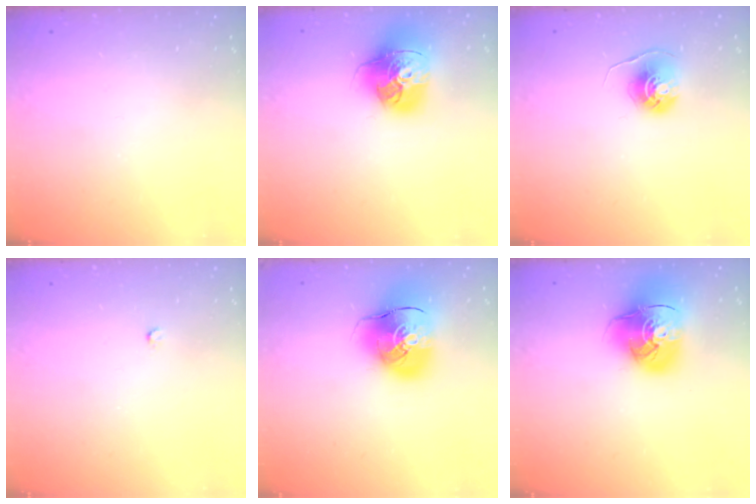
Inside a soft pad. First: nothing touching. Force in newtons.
{"total": 18.6, "press": 18.5, "slide": 1.9}
{"total": 6.1, "press": 6.1, "slide": 0.5}
{"total": 2.0, "press": 2.0, "slide": 0.3}
{"total": 13.9, "press": 13.7, "slide": 2.4}
{"total": 14.9, "press": 14.8, "slide": 1.9}